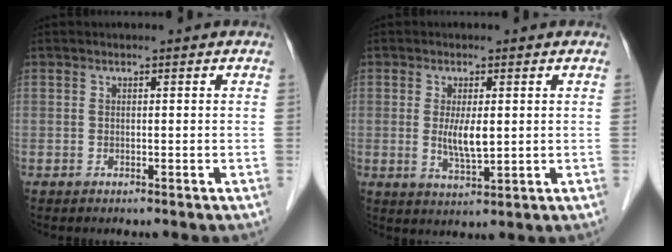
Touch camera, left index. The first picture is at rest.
{"total": 4.6, "force": [0.3, 1.2, 4.4], "torque": [-0.086, -0.009, 0.010]}